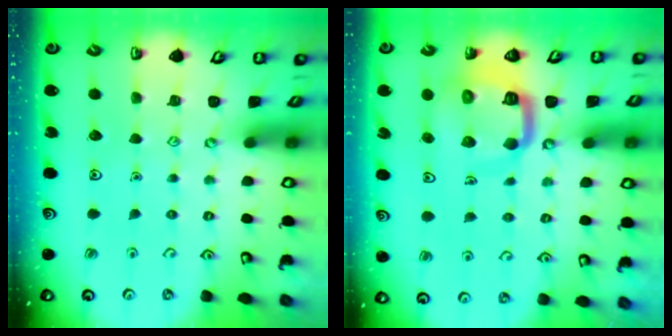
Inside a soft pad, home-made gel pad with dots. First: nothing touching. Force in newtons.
{"total": 12.1, "press": 12.0, "slide": 1.2}